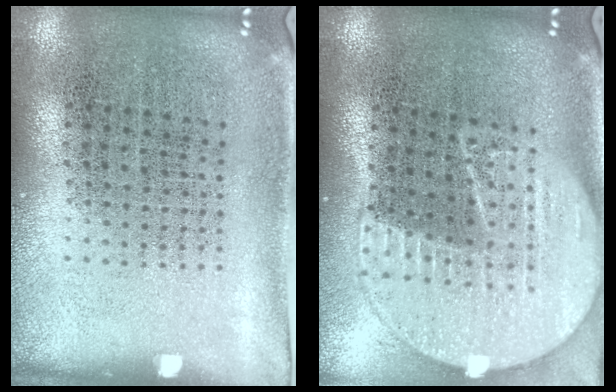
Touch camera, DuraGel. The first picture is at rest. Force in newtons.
{"total": 2.1, "press": 1.9, "slide": 1.0}